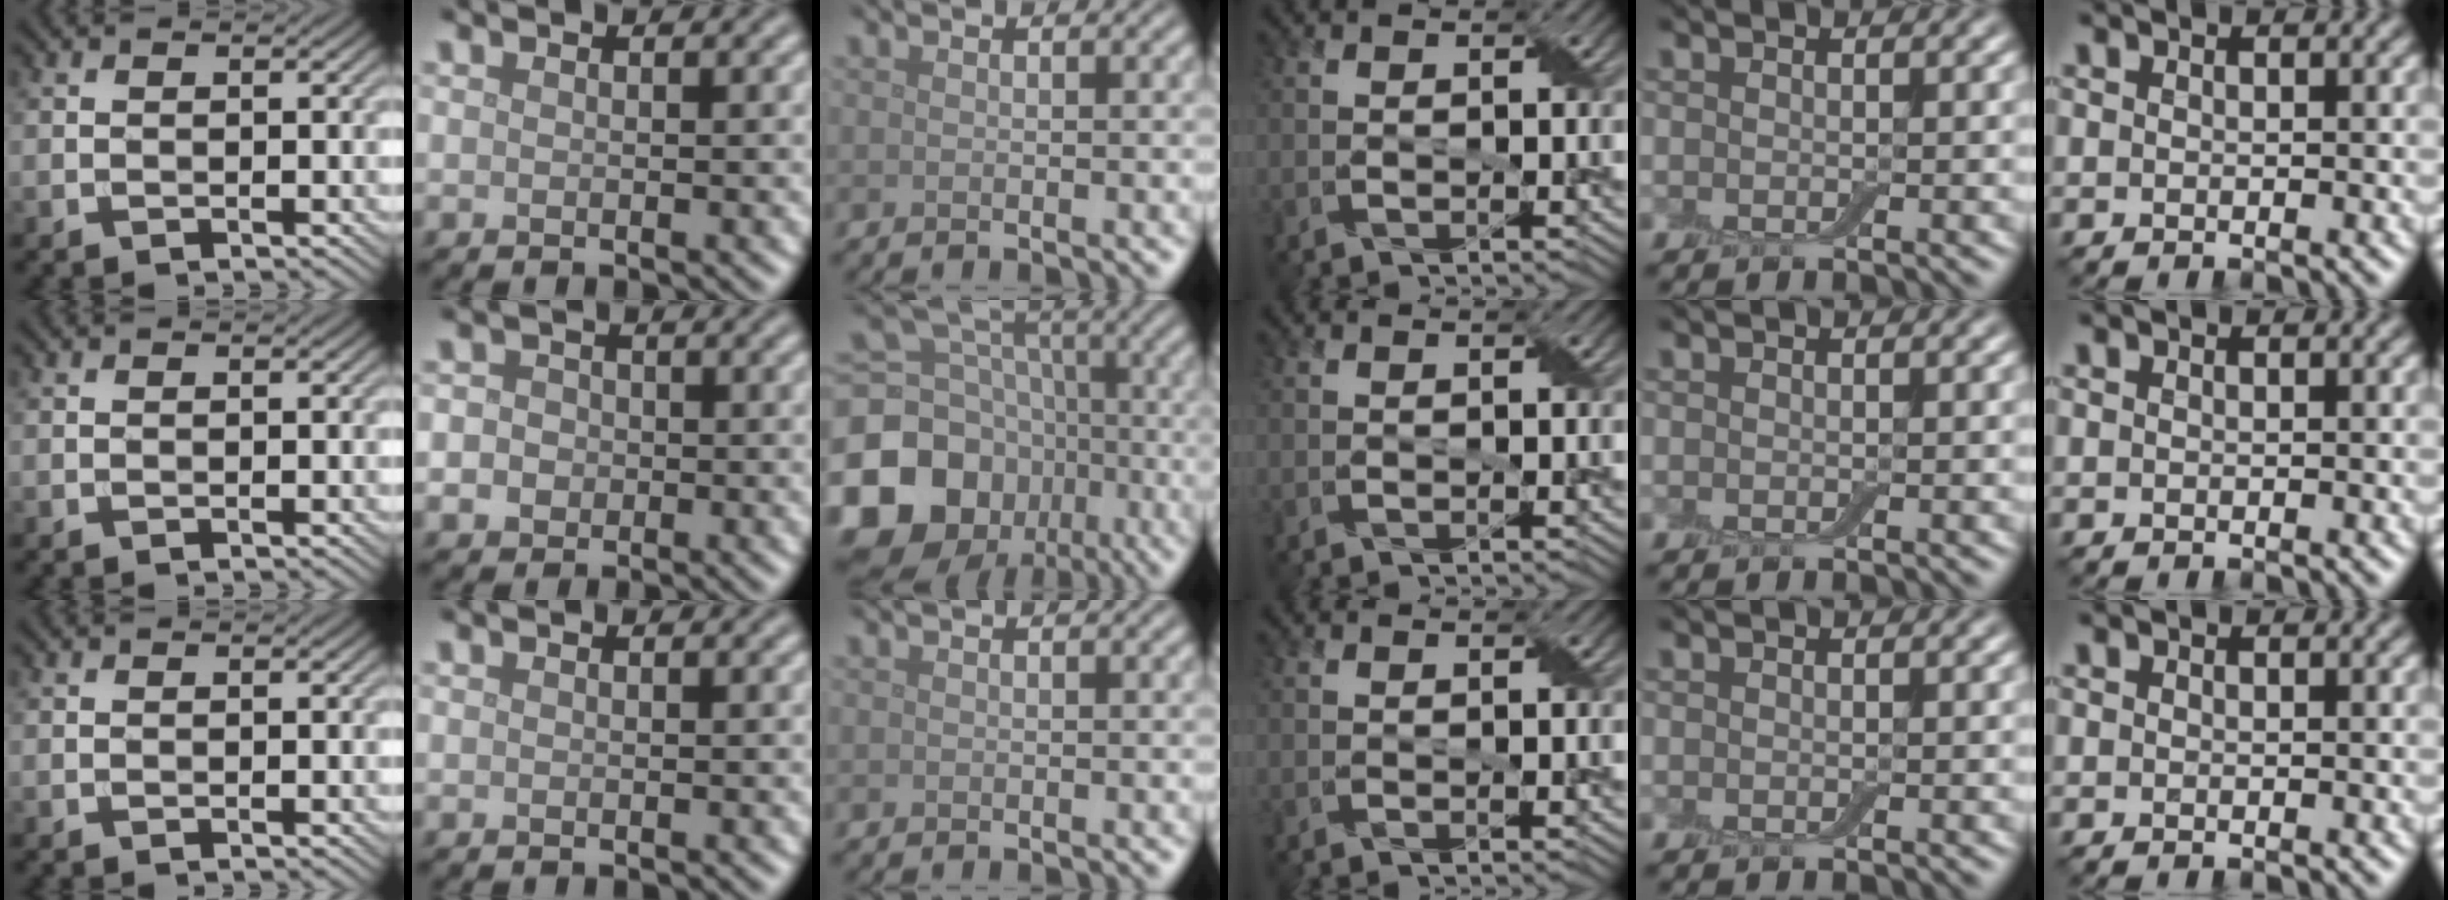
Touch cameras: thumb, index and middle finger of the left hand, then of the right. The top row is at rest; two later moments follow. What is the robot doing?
{"motion": "fold", "object": "cloth"}